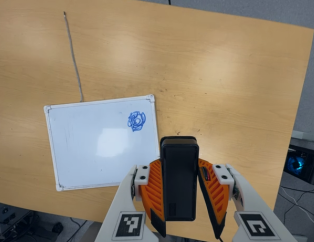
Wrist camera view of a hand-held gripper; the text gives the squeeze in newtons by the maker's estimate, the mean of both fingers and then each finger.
{"total": 4.5, "left": 3.7, "right": 5.4}